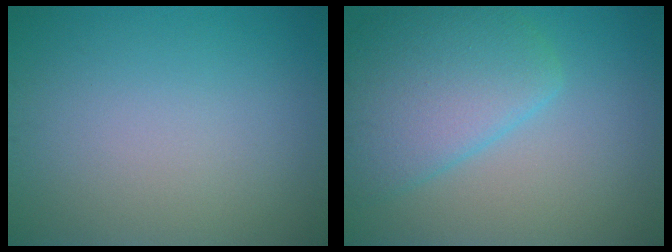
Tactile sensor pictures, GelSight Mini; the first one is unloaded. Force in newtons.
{"total": 6.2, "press": 6.2, "slide": 0.3}